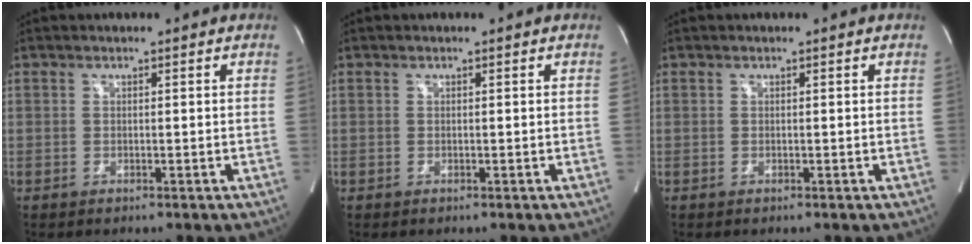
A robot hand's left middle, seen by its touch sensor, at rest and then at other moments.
{"total": 0.0}
{"total": 0.0}